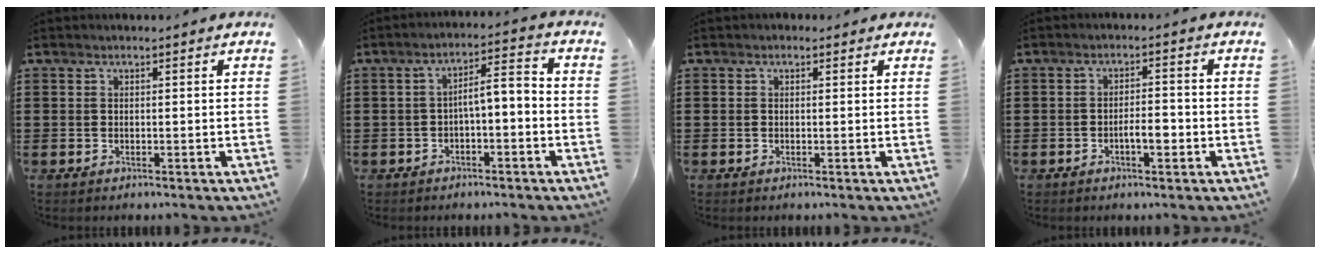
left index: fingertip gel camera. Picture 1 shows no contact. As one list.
[{"total": 3.8, "force": [-1.8, 1.0, 3.2], "torque": [-0.065, 0.011, -0.040]}, {"total": 1.2, "force": [0.3, 1.1, 0.2], "torque": [-0.008, 0.007, 0.006]}, {"total": 3.5, "force": [-1.3, 1.2, 3.0], "torque": [-0.055, 0.008, -0.025]}]